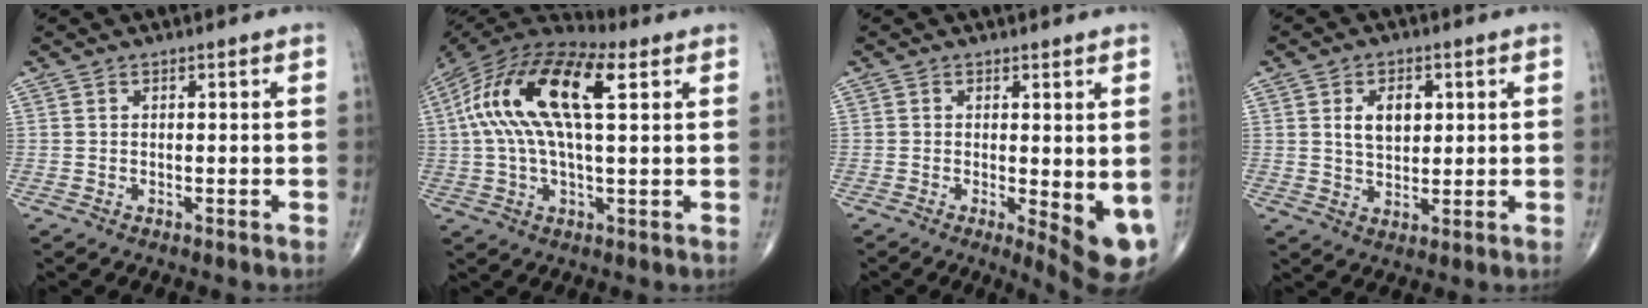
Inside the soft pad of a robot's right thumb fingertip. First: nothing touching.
{"total": 20.8, "force": [5.4, 8.3, 18.3], "torque": [-0.365, 0.033, 0.086]}
{"total": 8.0, "force": [-1.2, 2.2, 7.6], "torque": [-0.098, -0.019, -0.012]}
{"total": 6.5, "force": [1.7, 4.2, 4.7], "torque": [-0.059, -0.009, 0.031]}